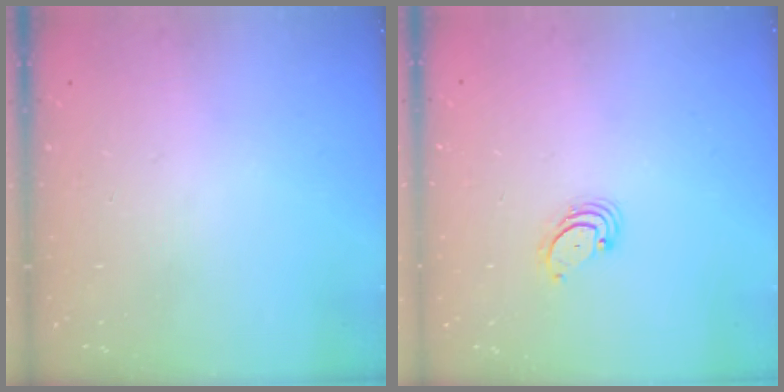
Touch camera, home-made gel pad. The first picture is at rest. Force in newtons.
{"total": 2.7, "press": 2.7, "slide": 0.3}